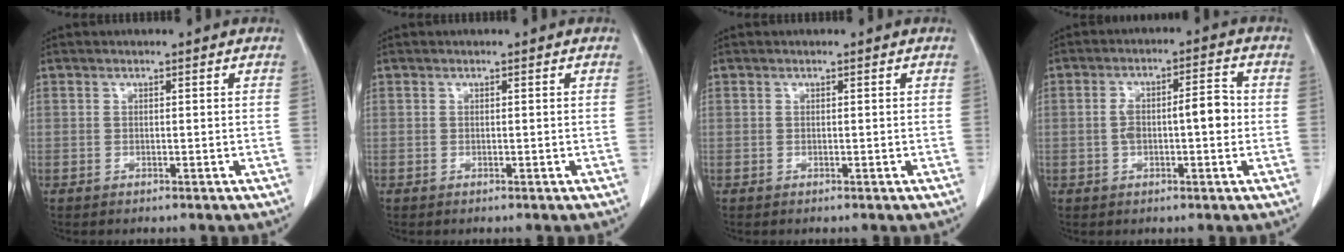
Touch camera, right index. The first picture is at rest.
{"total": 0.0}
{"total": 0.0}
{"total": 6.9, "force": [-0.4, 2.2, 6.5], "torque": [-0.119, 0.025, -0.005]}